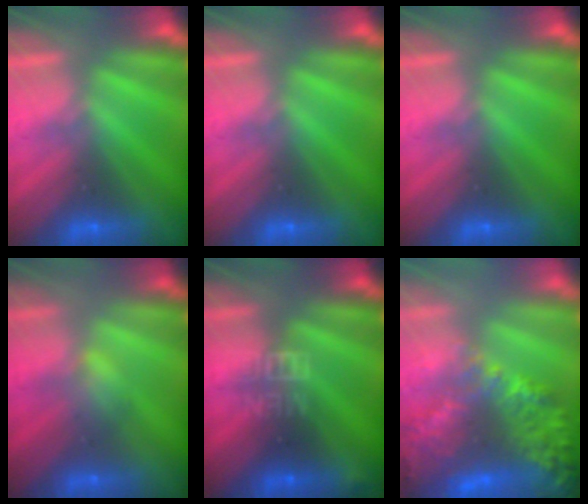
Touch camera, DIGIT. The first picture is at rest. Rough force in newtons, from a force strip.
{"total": 0.0}
{"total": 0.0}
{"total": 2.7}
{"total": 3.3}
{"total": 6.1}